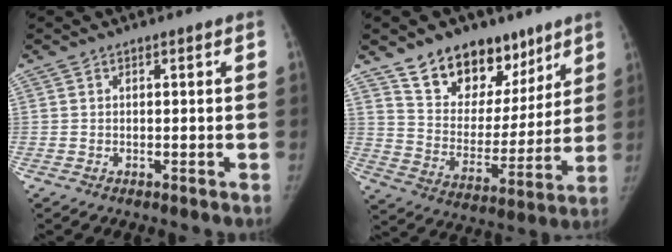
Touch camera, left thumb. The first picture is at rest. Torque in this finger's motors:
{"motor_torque": [0.05, 0.10, 0.67, -0.42, 0.04]}